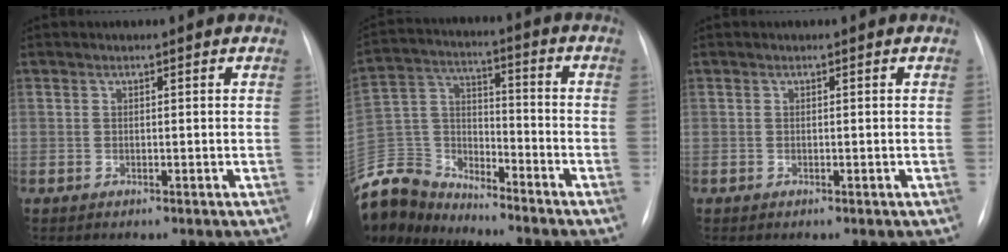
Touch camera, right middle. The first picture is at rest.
{"total": 14.7, "force": [-13.9, 4.1, 2.3], "torque": [-0.054, 0.032, -0.262]}
{"total": 0.0}